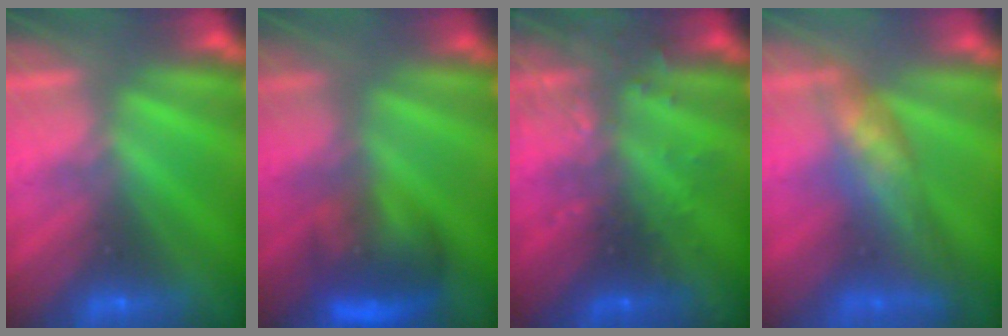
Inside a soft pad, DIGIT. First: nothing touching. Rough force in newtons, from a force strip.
{"total": 7.3}
{"total": 2.9}
{"total": 9.4}